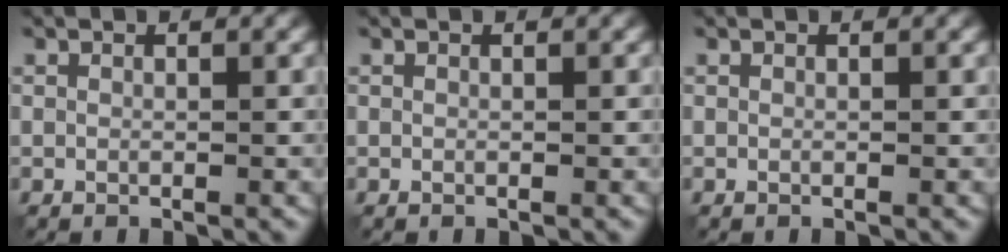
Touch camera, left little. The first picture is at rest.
{"total": 0.0}
{"total": 0.0}